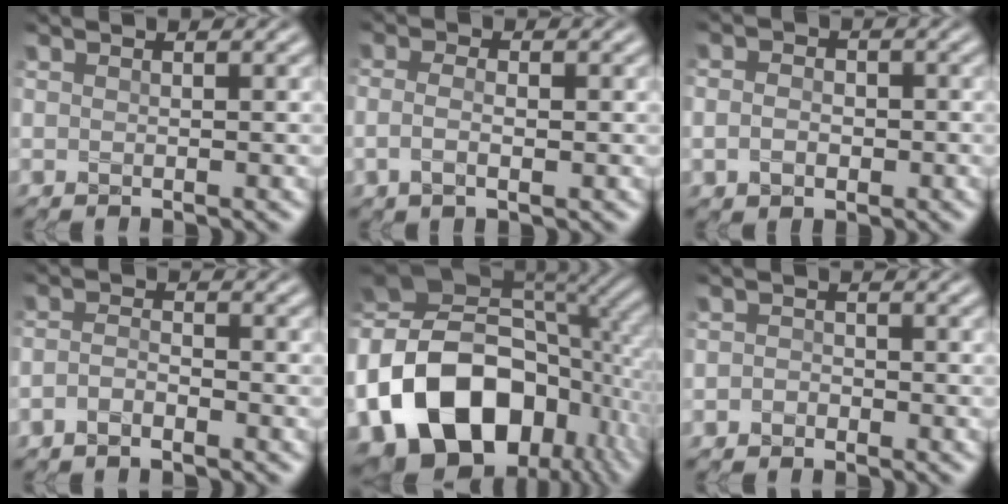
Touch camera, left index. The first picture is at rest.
{"total": 2.1, "force": [-0.4, 0.9, 1.9], "torque": [-0.039, -0.005, -0.013]}
{"total": 2.3, "force": [-0.5, 1.7, 1.5], "torque": [-0.026, -0.001, -0.016]}
{"total": 1.7, "force": [-1.1, 0.6, 1.2], "torque": [-0.027, 0.001, -0.026]}
{"total": 19.6, "force": [-6.0, 13.4, 13.1], "torque": [-0.252, -0.019, -0.099]}
{"total": 1.0, "force": [-0.6, 0.7, 0.2], "torque": [-0.003, 0.001, -0.013]}